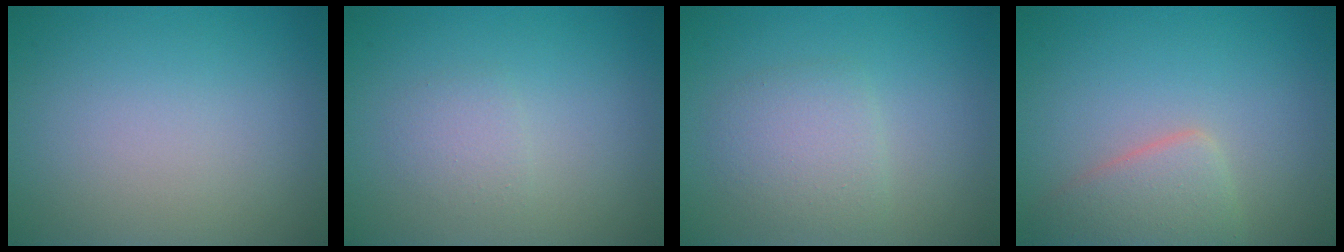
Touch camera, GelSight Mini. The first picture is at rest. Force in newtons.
{"total": 1.4, "press": 1.4, "slide": 0.0}
{"total": 2.6, "press": 2.6, "slide": 0.1}
{"total": 3.2, "press": 3.2, "slide": 0.3}